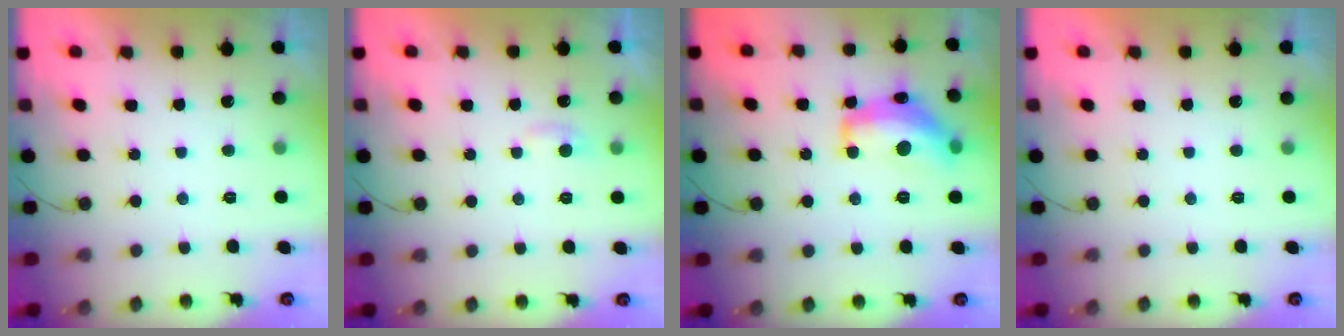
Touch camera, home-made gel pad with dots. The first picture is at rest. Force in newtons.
{"total": 4.6, "press": 4.5, "slide": 0.5}
{"total": 16.0, "press": 16.0, "slide": 0.8}
{"total": 0.0}